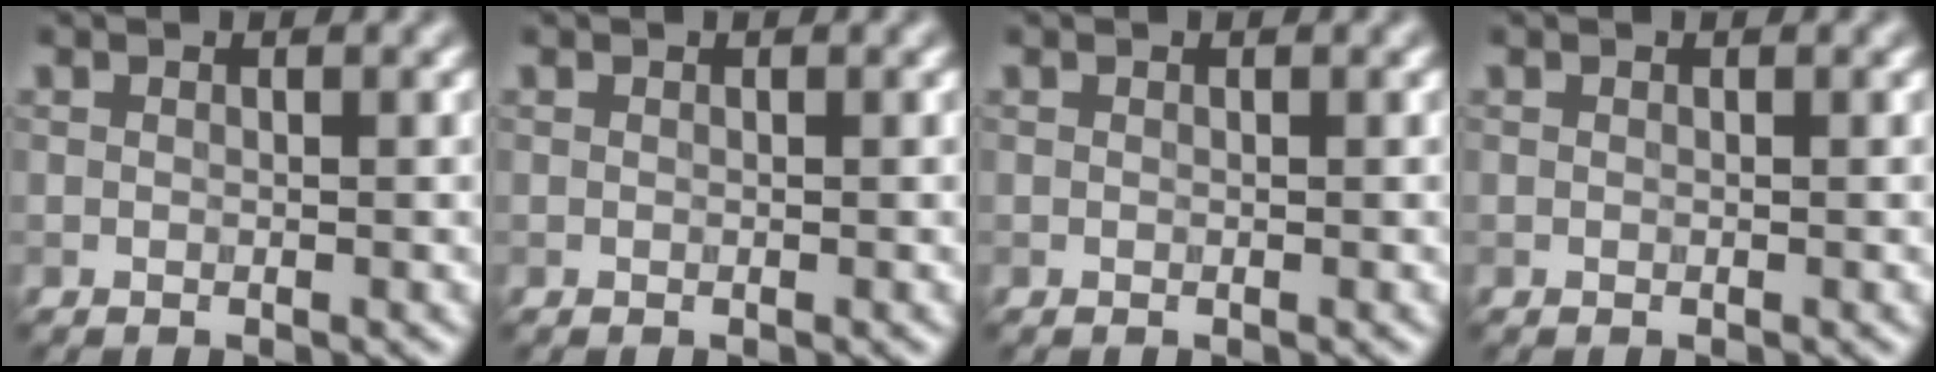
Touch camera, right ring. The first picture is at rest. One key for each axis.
{"total": 0.0}
{"total": 0.0}
{"total": 0.0}